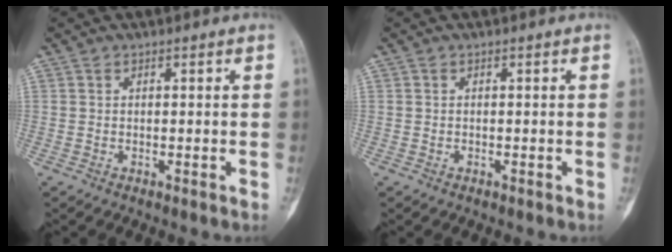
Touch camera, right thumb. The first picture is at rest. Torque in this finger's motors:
{"motor_torque": [-0.09, -0.27, -0.06, 0.27, -0.09]}